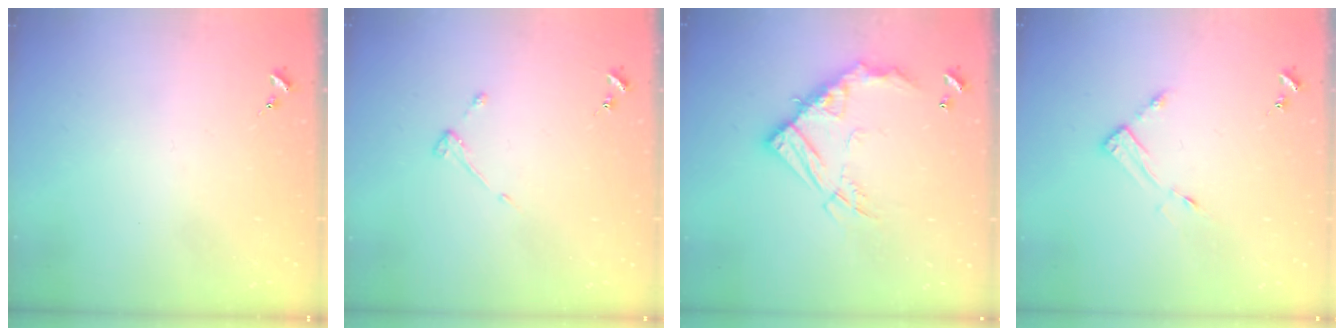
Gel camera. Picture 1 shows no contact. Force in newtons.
{"total": 3.0, "press": 3.0, "slide": 0.4}
{"total": 17.2, "press": 17.1, "slide": 1.7}
{"total": 3.5, "press": 3.4, "slide": 0.3}